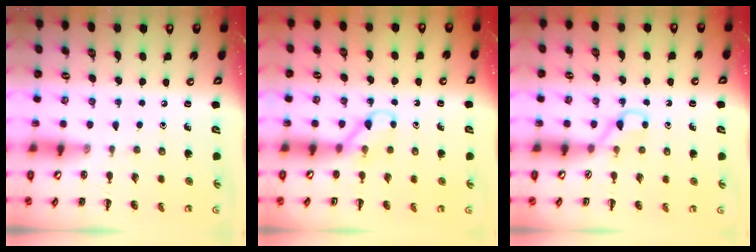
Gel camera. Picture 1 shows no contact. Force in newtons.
{"total": 4.1, "press": 4.0, "slide": 1.2}
{"total": 2.7, "press": 2.4, "slide": 1.1}